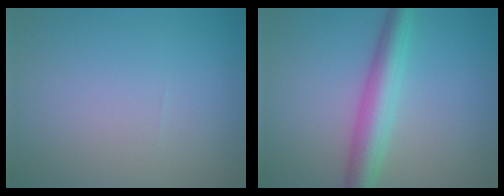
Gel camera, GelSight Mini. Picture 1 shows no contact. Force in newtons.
{"total": 4.8, "press": 4.8, "slide": 0.1}